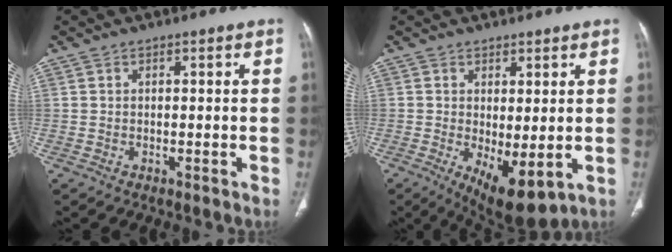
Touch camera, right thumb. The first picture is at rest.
{"total": 8.7, "force": [-1.5, 3.5, 7.9], "torque": [-0.125, -0.020, -0.007]}